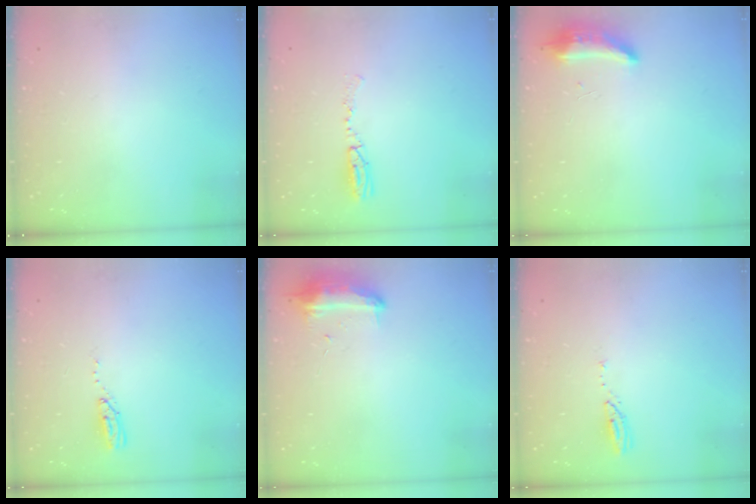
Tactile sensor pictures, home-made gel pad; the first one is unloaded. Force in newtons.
{"total": 4.6, "press": 4.0, "slide": 2.1}
{"total": 8.9, "press": 8.6, "slide": 2.1}
{"total": 3.7, "press": 3.7, "slide": 0.3}
{"total": 8.7, "press": 8.7, "slide": 0.3}
{"total": 3.7, "press": 3.7, "slide": 0.4}